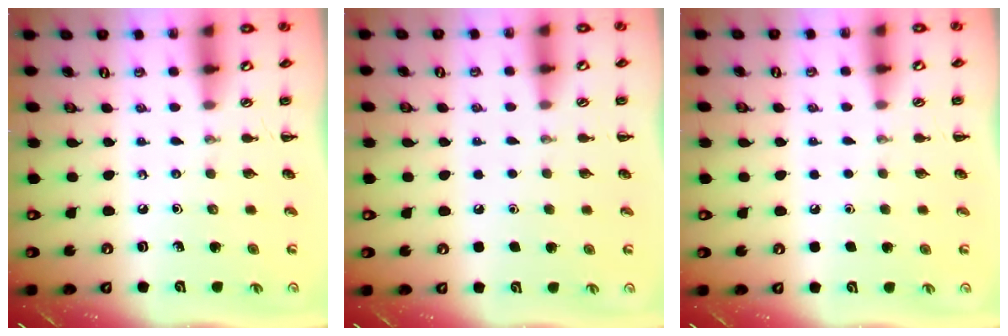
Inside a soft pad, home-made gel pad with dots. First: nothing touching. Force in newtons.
{"total": 1.8, "press": 1.8, "slide": 0.1}
{"total": 1.7, "press": 1.7, "slide": 0.1}